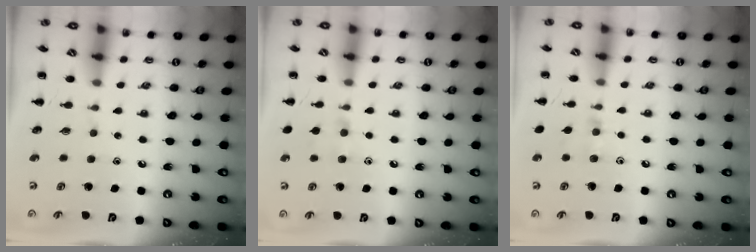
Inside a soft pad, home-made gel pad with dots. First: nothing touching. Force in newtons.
{"total": 6.1, "press": 5.8, "slide": 1.9}
{"total": 5.6, "press": 5.4, "slide": 1.6}